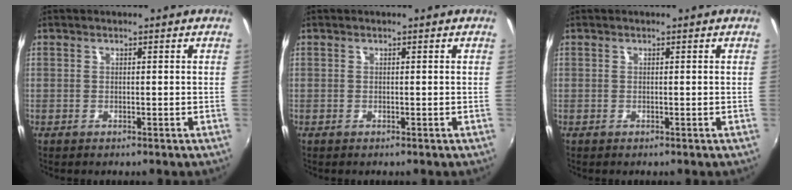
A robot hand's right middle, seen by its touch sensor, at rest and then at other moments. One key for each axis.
{"total": 0.0}
{"total": 0.0}